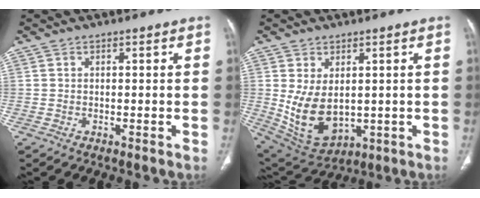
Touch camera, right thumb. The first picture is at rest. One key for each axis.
{"total": 11.3, "fx": 0.2, "fy": 7.2, "fz": 8.7, "tx": -0.148, "ty": -0.010, "tz": 0.035}